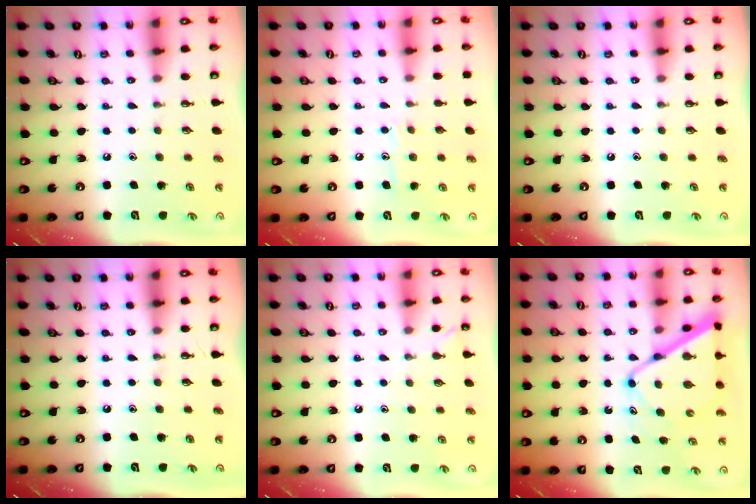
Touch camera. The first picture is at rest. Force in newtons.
{"total": 7.5, "press": 7.5, "slide": 0.6}
{"total": 0.0}
{"total": 0.0}
{"total": 3.0, "press": 3.0, "slide": 0.3}
{"total": 13.1, "press": 13.1, "slide": 1.3}